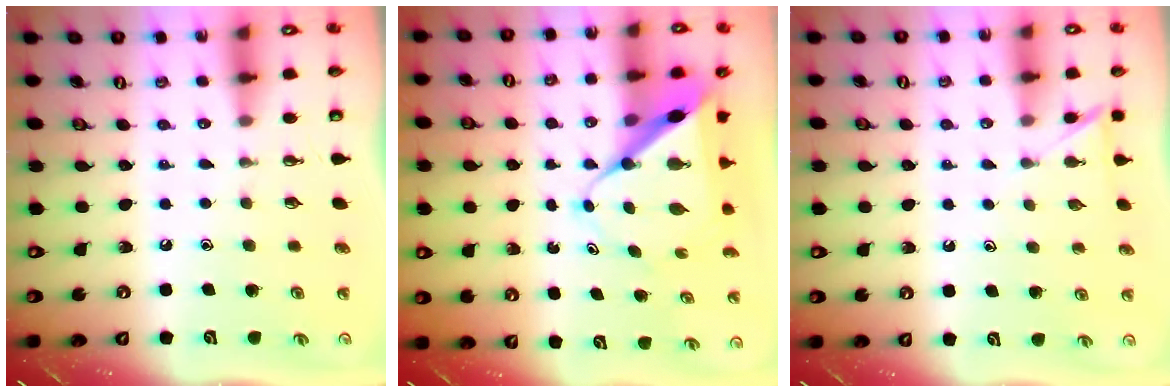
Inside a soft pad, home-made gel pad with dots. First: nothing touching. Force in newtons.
{"total": 9.9, "press": 9.8, "slide": 1.0}
{"total": 3.2, "press": 3.2, "slide": 0.5}